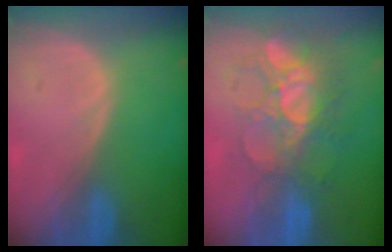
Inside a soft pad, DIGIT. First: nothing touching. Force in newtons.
{"total": 9.8, "press": 8.6, "slide": 4.8}